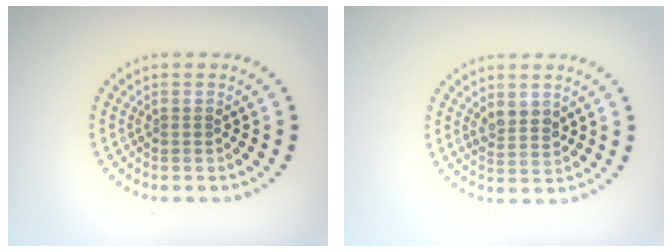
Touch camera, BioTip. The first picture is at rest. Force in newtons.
{"total": 2.4, "press": 2.2, "slide": 0.9}